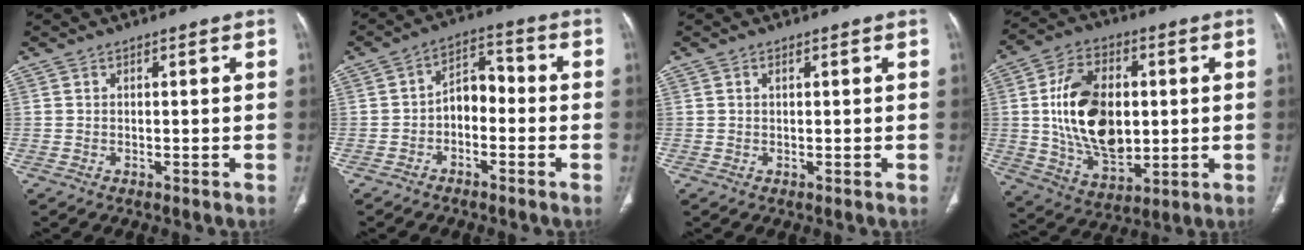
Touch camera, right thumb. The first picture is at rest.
{"total": 6.2, "force": [-1.8, 4.1, 4.4], "torque": [-0.051, 0.040, -0.043]}
{"total": 0.6, "force": [0.3, 0.3, 0.5], "torque": [-0.009, 0.002, 0.005]}
{"total": 18.7, "force": [1.4, 11.8, 14.4], "torque": [-0.226, -0.006, 0.034]}